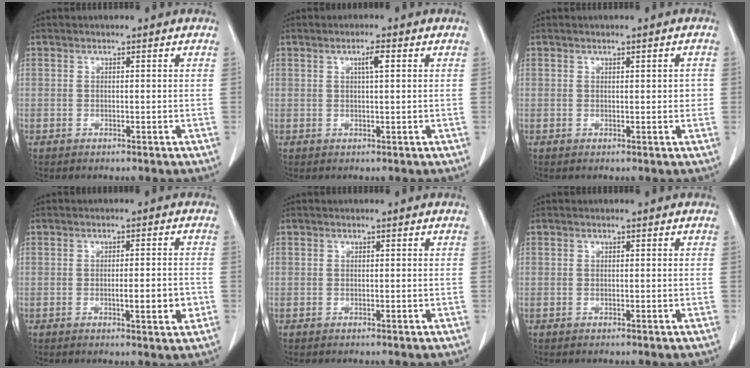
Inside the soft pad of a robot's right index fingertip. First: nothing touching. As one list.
[{"total": 2.2, "force": [0.8, 0.1, 2.0], "torque": [-0.037, 0.002, 0.013]}, {"total": 1.8, "force": [0.3, 0.7, 1.7], "torque": [-0.021, 0.002, 0.004]}, {"total": 4.7, "force": [-1.2, 0.7, 4.5], "torque": [-0.067, -0.004, -0.013]}, {"total": 0.0}, {"total": 0.0}]